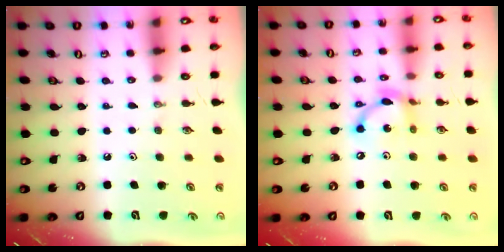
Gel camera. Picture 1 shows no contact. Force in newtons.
{"total": 11.0, "press": 11.0, "slide": 0.6}